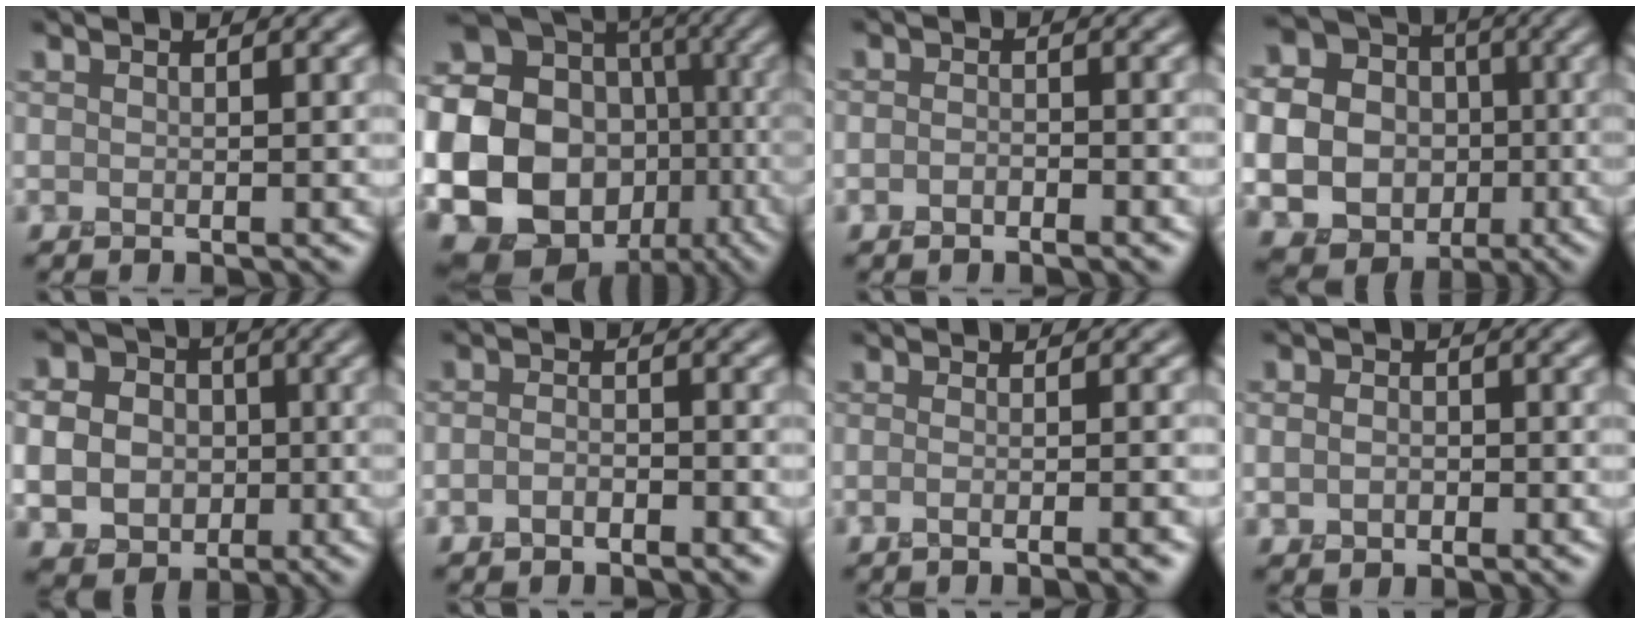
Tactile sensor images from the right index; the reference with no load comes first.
{"total": 25.5, "force": [-5.4, 22.7, 10.3], "torque": [-0.221, -0.016, -0.113]}
{"total": 1.6, "force": [-0.9, 0.8, 1.1], "torque": [-0.016, 0.001, -0.017]}
{"total": 16.6, "force": [-1.9, 15.3, 6.1], "torque": [-0.178, -0.001, -0.055]}
{"total": 9.3, "force": [-0.8, 8.4, 4.0], "torque": [-0.092, -0.001, -0.032]}
{"total": 1.9, "force": [-1.0, 1.0, 1.3], "torque": [-0.025, 0.002, -0.023]}
{"total": 4.8, "force": [-1.6, 1.9, 4.1], "torque": [-0.015, 0.003, -0.036]}
{"total": 2.4, "force": [-0.3, 1.9, 1.4], "torque": [-0.014, 0.003, -0.015]}